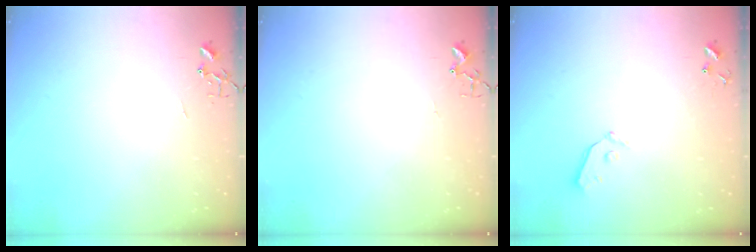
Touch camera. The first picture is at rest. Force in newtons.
{"total": 3.0, "press": 2.9, "slide": 0.4}
{"total": 4.0, "press": 3.9, "slide": 0.7}